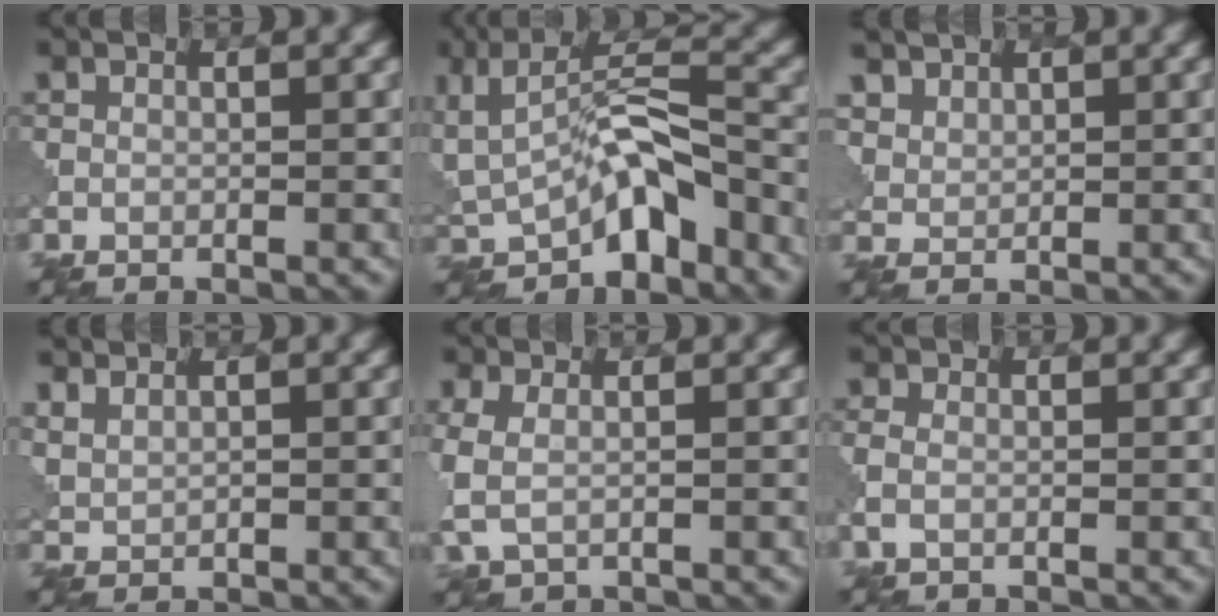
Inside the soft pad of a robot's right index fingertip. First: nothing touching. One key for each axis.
{"total": 6.9, "fx": -2.5, "fy": 3.5, "fz": 5.4, "tx": -0.073, "ty": 0.008, "tz": -0.055}
{"total": 3.9, "fx": 2.8, "fy": 2.5, "fz": 1.2, "tx": -0.045, "ty": -0.008, "tz": 0.068}
{"total": 2.9, "fx": 2.3, "fy": 1.3, "fz": 1.1, "tx": -0.033, "ty": 0.005, "tz": 0.056}
{"total": 3.2, "fx": 0.0, "fy": 2.0, "fz": 2.5, "tx": -0.071, "ty": -0.003, "tz": -0.002}
{"total": 1.6, "fx": -0.5, "fy": 1.0, "fz": 1.1, "tx": -0.032, "ty": 0.001, "tz": -0.016}